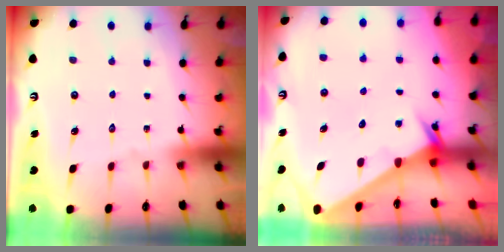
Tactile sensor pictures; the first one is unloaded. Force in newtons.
{"total": 2.7, "press": 2.7, "slide": 0.1}